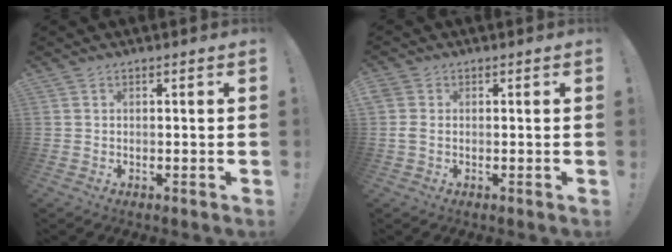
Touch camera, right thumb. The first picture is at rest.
{"total": 2.8, "force": [0.0, 2.0, 2.0], "torque": [-0.036, 0.007, 0.003]}